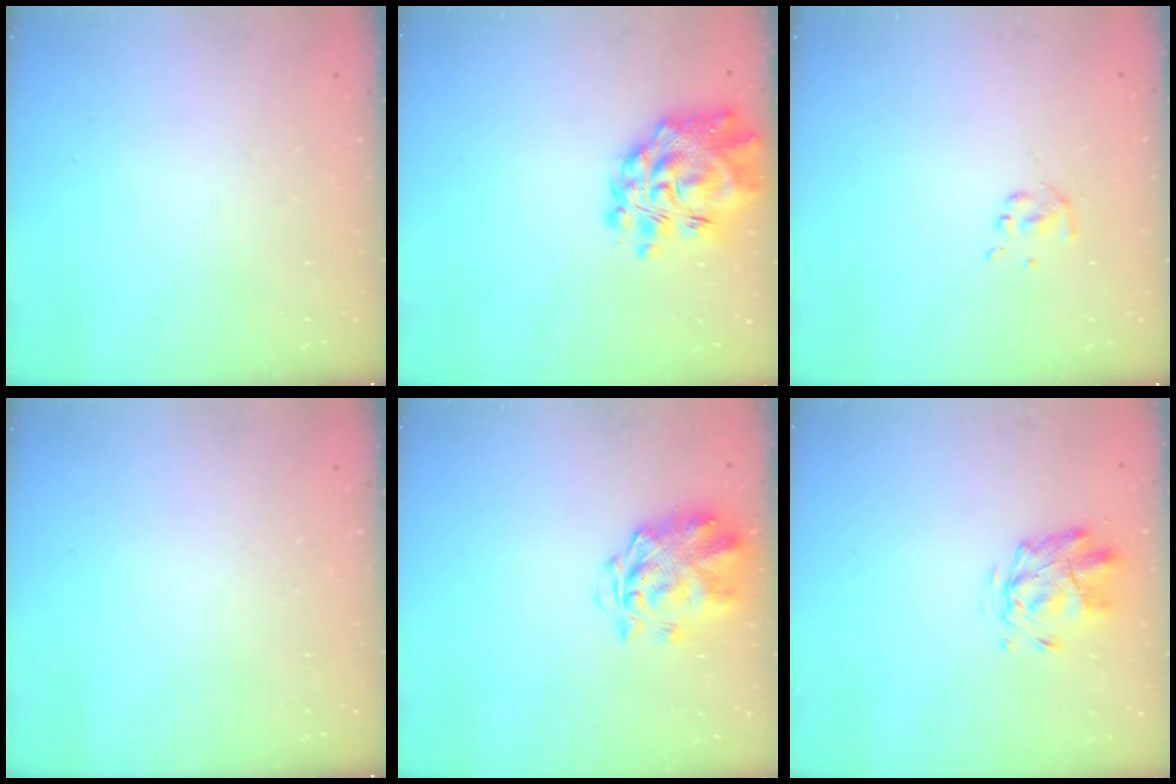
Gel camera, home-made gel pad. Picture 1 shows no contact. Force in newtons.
{"total": 12.9, "press": 12.3, "slide": 3.9}
{"total": 2.3, "press": 2.3, "slide": 0.4}
{"total": 0.0}
{"total": 3.2, "press": 2.8, "slide": 1.6}
{"total": 2.9, "press": 2.5, "slide": 1.5}